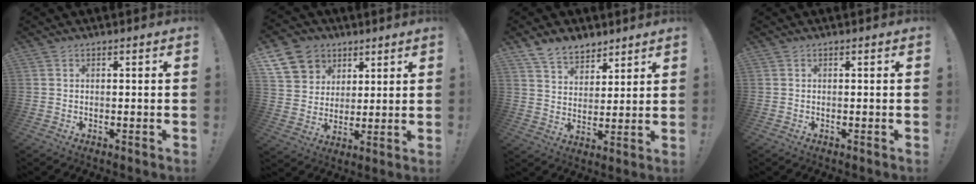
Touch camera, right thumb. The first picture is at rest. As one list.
[{"total": 12.8, "force": [6.4, 10.3, 4.1], "torque": [-0.061, -0.034, 0.130]}, {"total": 9.1, "force": [7.2, 5.0, 2.3], "torque": [-0.043, -0.049, 0.142]}, {"total": 0.0}]